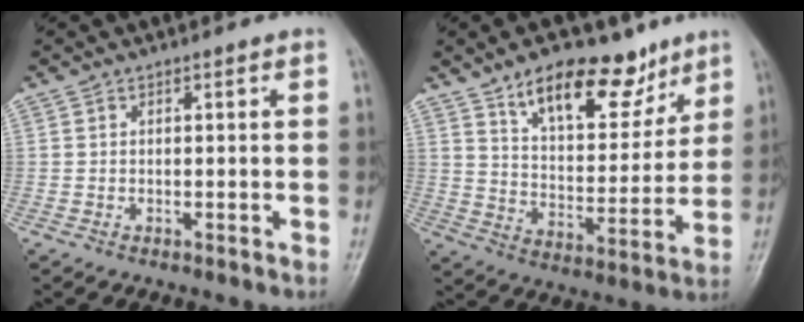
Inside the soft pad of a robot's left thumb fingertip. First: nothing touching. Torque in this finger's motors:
{"motor_torque": [0.18, 0.23, 0.13, -0.33, 0.13]}